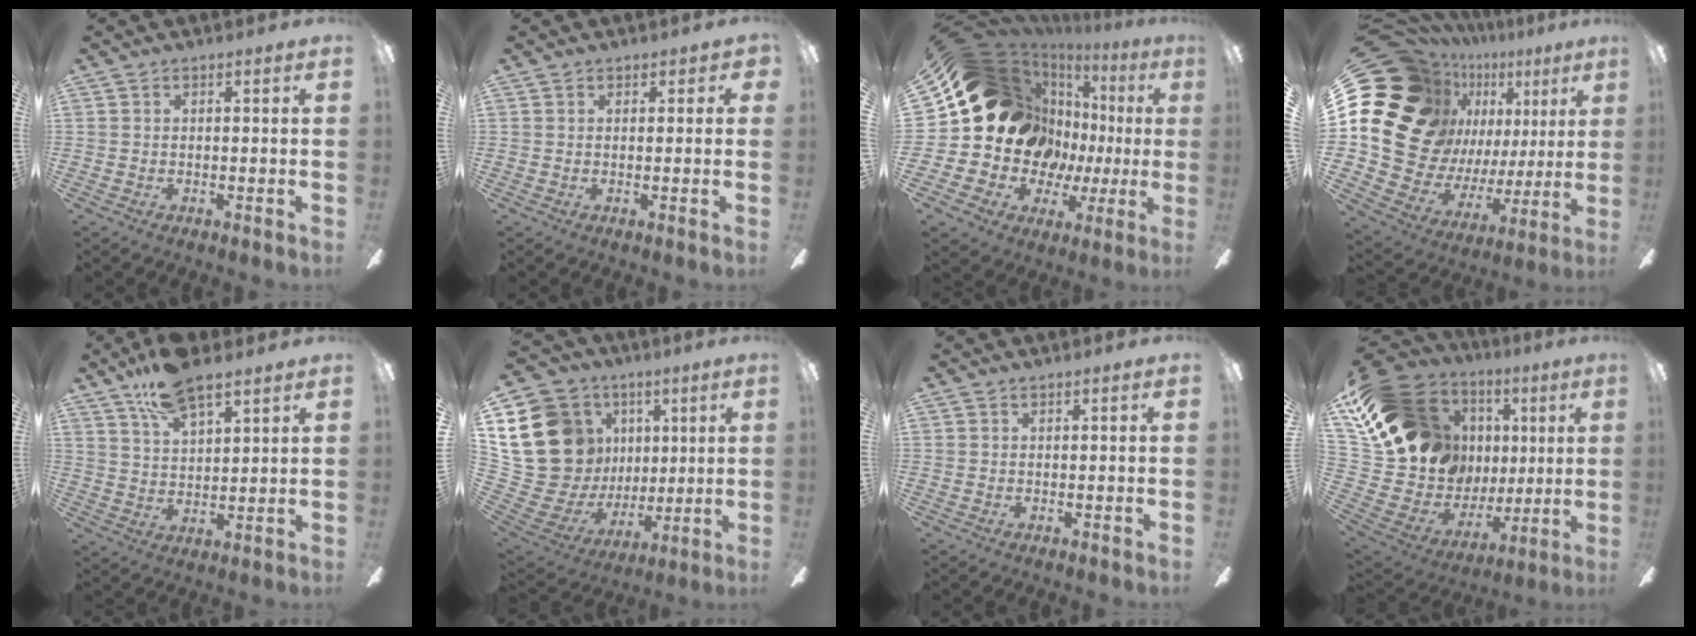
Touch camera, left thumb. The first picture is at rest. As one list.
[{"total": 1.6, "force": [0.7, 1.3, 0.7], "torque": [-0.004, 0.001, 0.011]}, {"total": 21.9, "force": [4.8, 18.4, 10.9], "torque": [-0.243, -0.044, 0.124]}, {"total": 23.6, "force": [9.0, 18.2, 11.9], "torque": [-0.260, -0.081, 0.209]}, {"total": 11.5, "force": [8.6, 4.0, 6.5], "torque": [-0.113, -0.038, 0.155]}, {"total": 23.9, "force": [6.5, 20.1, 11.1], "torque": [-0.246, -0.041, 0.170]}, {"total": 0.0}, {"total": 21.2, "force": [9.3, 15.1, 11.6], "torque": [-0.271, -0.055, 0.197]}]